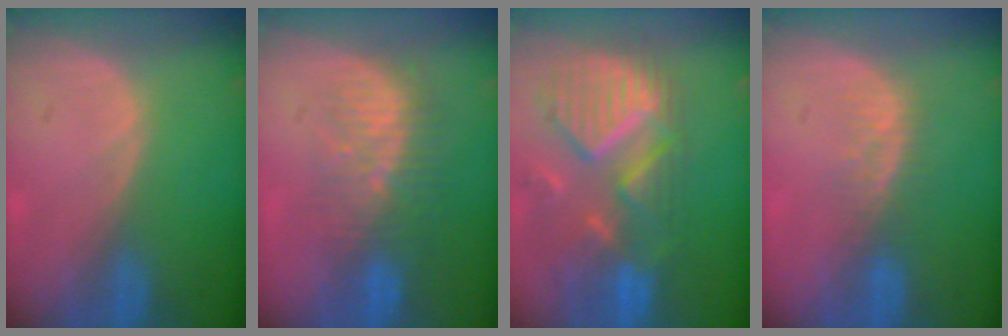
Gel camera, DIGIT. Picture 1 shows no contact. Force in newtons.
{"total": 8.4, "press": 7.8, "slide": 3.0}
{"total": 11.9, "press": 10.4, "slide": 5.7}
{"total": 3.5, "press": 3.0, "slide": 1.7}